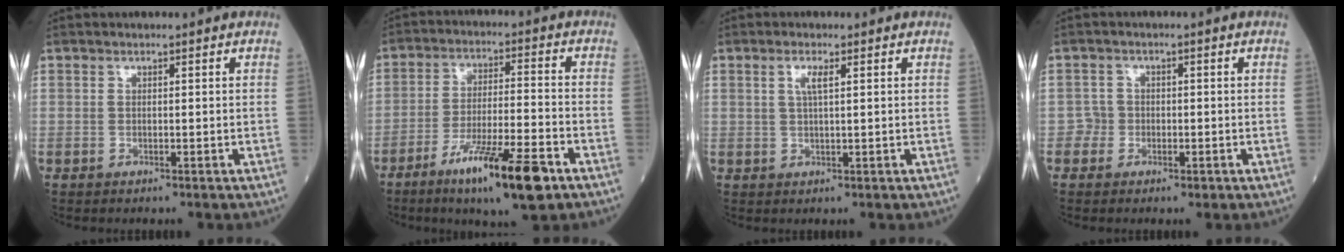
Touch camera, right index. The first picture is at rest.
{"total": 13.4, "force": [-7.8, 1.1, 10.8], "torque": [-0.186, -0.025, -0.130]}
{"total": 2.3, "force": [0.9, 0.2, 2.1], "torque": [-0.046, 0.002, 0.017]}
{"total": 2.1, "force": [-0.8, 1.9, 0.2], "torque": [0.006, 0.009, -0.017]}